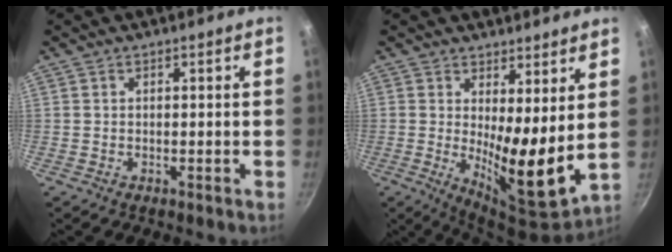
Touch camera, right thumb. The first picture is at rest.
{"total": 11.6, "force": [2.8, 3.4, 10.7], "torque": [-0.163, -0.053, 0.043]}